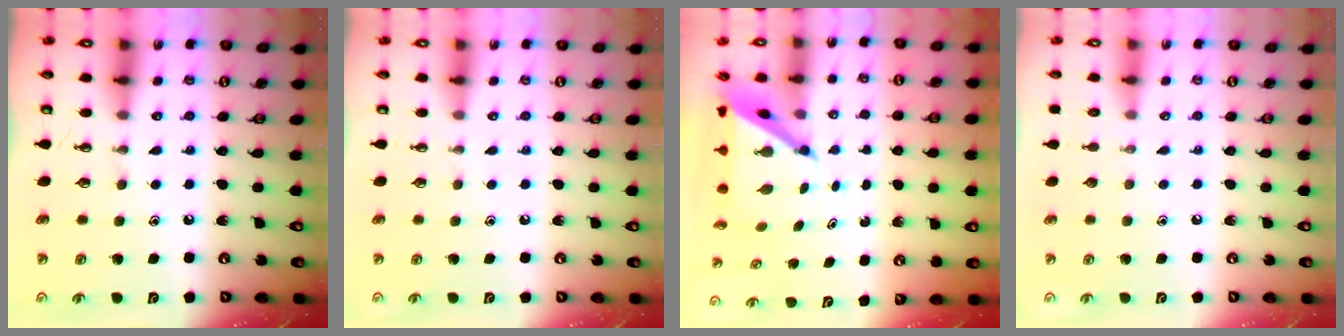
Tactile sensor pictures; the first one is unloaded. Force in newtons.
{"total": 0.0}
{"total": 5.6, "press": 5.6, "slide": 0.4}
{"total": 0.0}